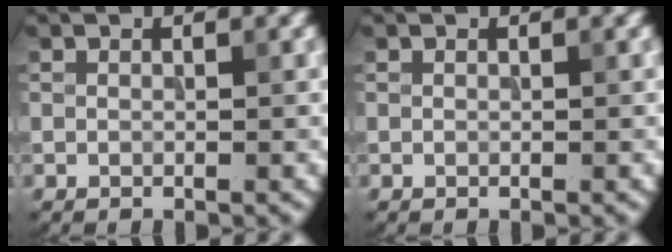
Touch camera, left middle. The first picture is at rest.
{"total": 0.0}